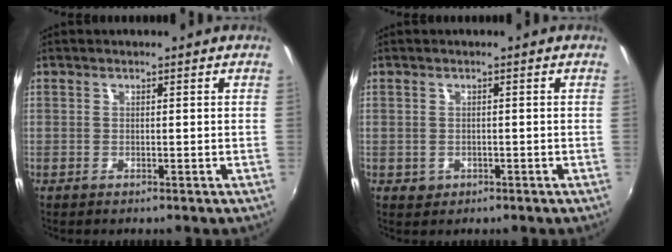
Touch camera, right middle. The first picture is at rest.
{"total": 1.6, "force": [-0.3, 1.5, 0.5], "torque": [-0.009, -0.003, -0.002]}